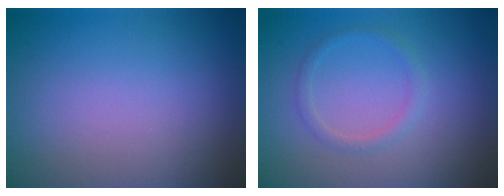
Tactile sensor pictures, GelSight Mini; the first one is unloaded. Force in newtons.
{"total": 1.3, "press": 1.2, "slide": 0.0}